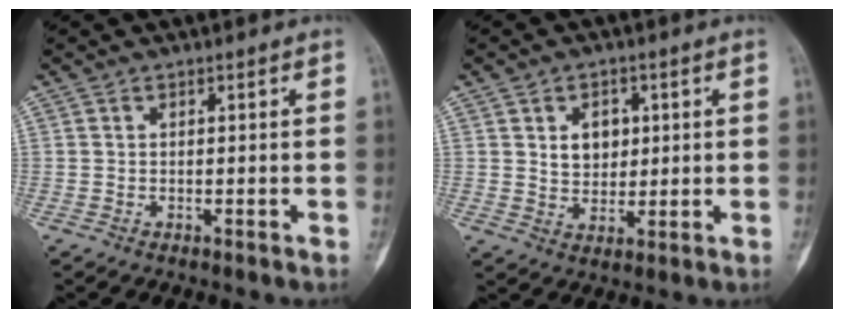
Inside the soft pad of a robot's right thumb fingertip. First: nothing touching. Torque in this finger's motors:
{"motor_torque": [-0.02, -0.07, 0.84, 0.16, 0.02]}